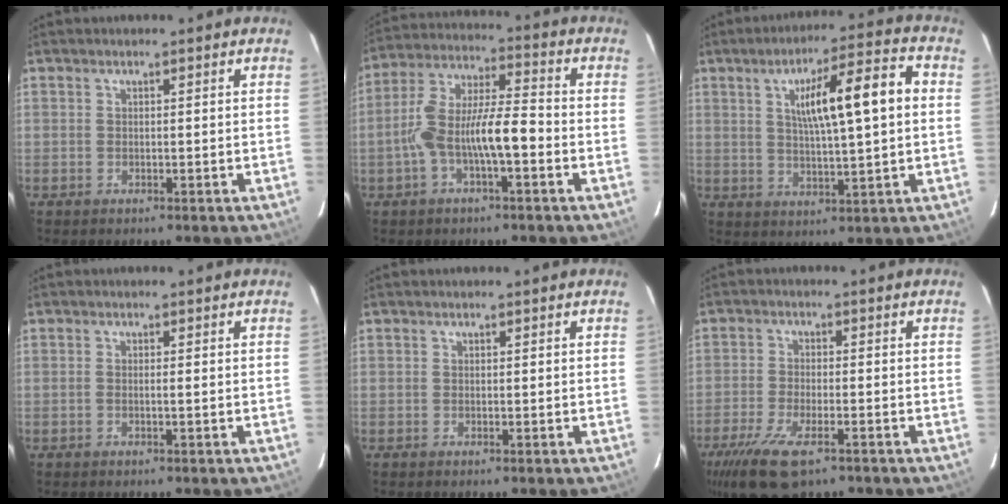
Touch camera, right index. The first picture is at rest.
{"total": 11.0, "force": [-2.9, 2.7, 10.3], "torque": [-0.207, 0.027, -0.053]}
{"total": 12.6, "force": [2.5, 1.3, 12.3], "torque": [-0.194, 0.021, 0.040]}
{"total": 0.6, "force": [-0.2, -0.1, 0.6], "torque": [-0.011, 0.001, -0.004]}
{"total": 0.0}
{"total": 9.6, "force": [-6.3, 2.9, 6.6], "torque": [-0.124, -0.018, -0.106]}